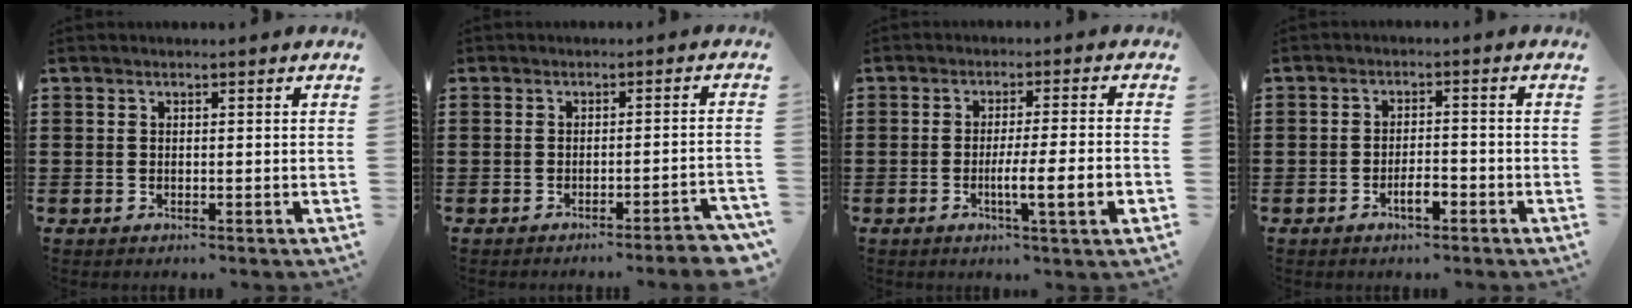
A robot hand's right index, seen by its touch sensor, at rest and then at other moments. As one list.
[{"total": 2.8, "force": [-2.5, -0.3, 1.3], "torque": [-0.021, -0.005, -0.050]}, {"total": 6.0, "force": [-1.8, 0.0, 5.7], "torque": [-0.094, -0.011, -0.031]}, {"total": 3.3, "force": [-1.9, 1.2, 2.4], "torque": [-0.042, 0.004, -0.034]}]